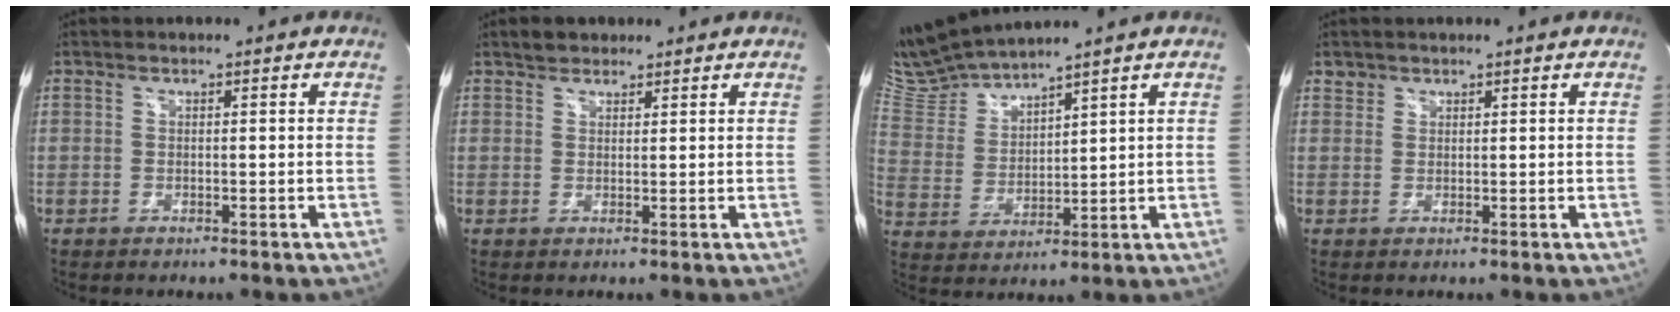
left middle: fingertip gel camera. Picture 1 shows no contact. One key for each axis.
{"total": 2.4, "fx": 1.9, "fy": 1.4, "fz": 0.4, "tx": -0.009, "ty": 0.008, "tz": 0.029}
{"total": 8.2, "fx": 8.1, "fy": -1.0, "fz": 1.0, "tx": -0.047, "ty": 0.003, "tz": 0.185}
{"total": 1.8, "fx": 1.4, "fy": 1.1, "fz": -0.3, "tx": 0.011, "ty": 0.006, "tz": 0.023}